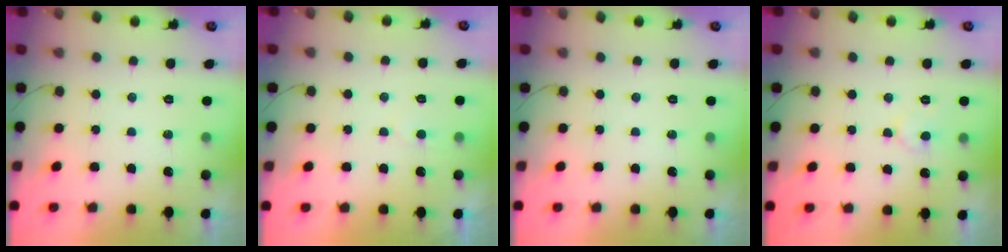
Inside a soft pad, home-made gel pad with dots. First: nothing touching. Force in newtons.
{"total": 2.8, "press": 2.8, "slide": 0.3}
{"total": 0.0}
{"total": 4.2, "press": 4.2, "slide": 0.2}